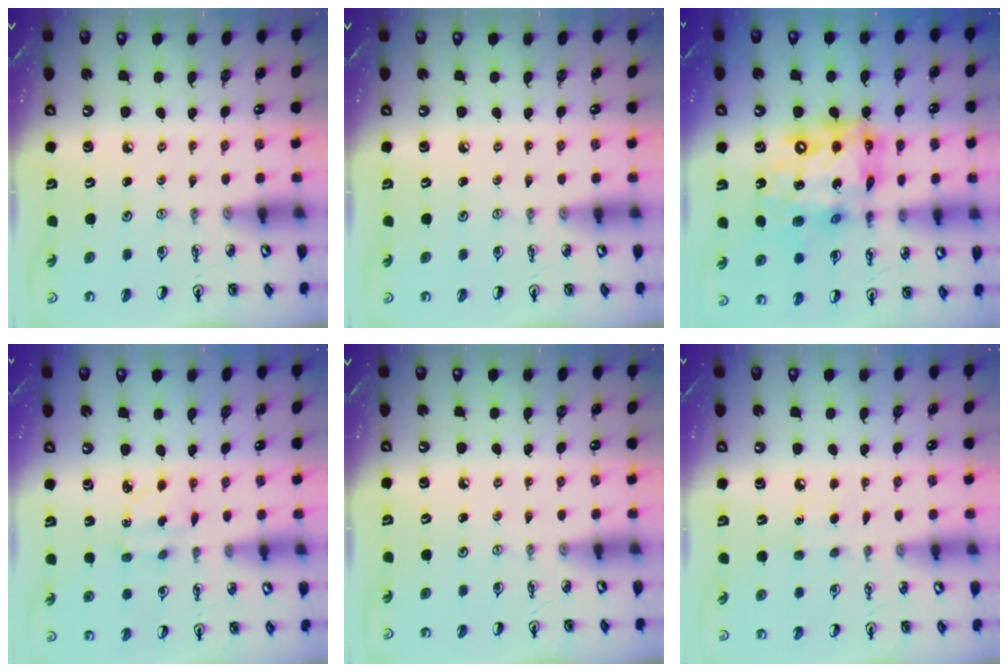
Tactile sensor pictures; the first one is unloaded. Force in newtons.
{"total": 0.0}
{"total": 19.3, "press": 19.2, "slide": 1.9}
{"total": 2.3, "press": 2.2, "slide": 0.6}
{"total": 0.0}
{"total": 4.2, "press": 4.2, "slide": 0.4}